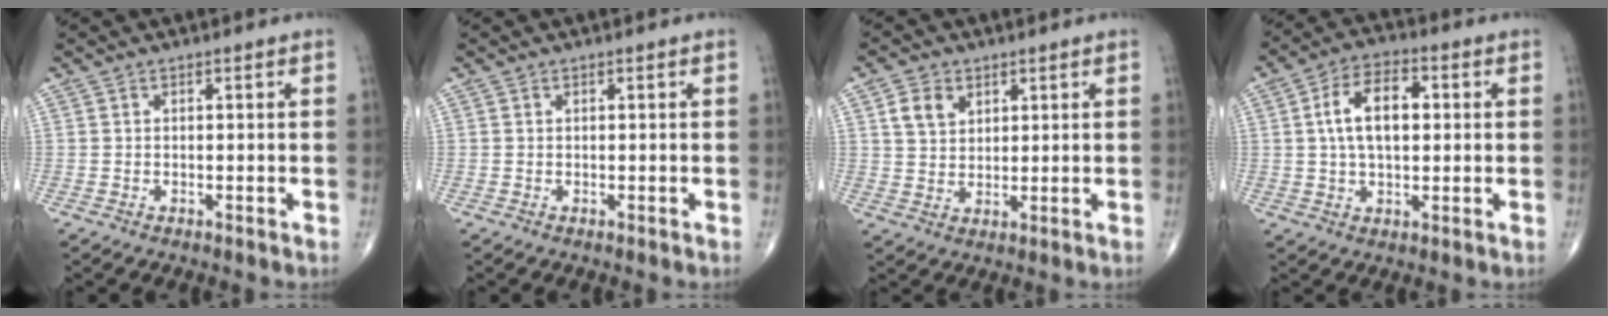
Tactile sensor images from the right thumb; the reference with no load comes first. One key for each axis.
{"total": 0.0}
{"total": 5.5, "fx": 2.5, "fy": 4.1, "fz": 2.8, "tx": -0.033, "ty": -0.010, "tz": 0.048}
{"total": 10.6, "fx": 1.6, "fy": 5.9, "fz": 8.7, "tx": -0.146, "ty": 0.015, "tz": 0.025}